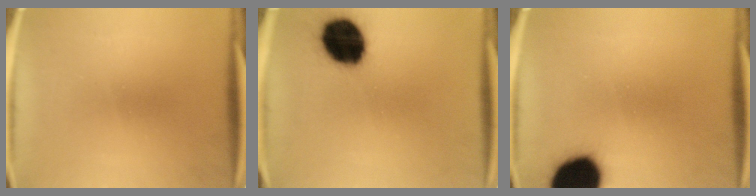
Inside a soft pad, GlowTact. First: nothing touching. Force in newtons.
{"total": 17.1}
{"total": 20.1}